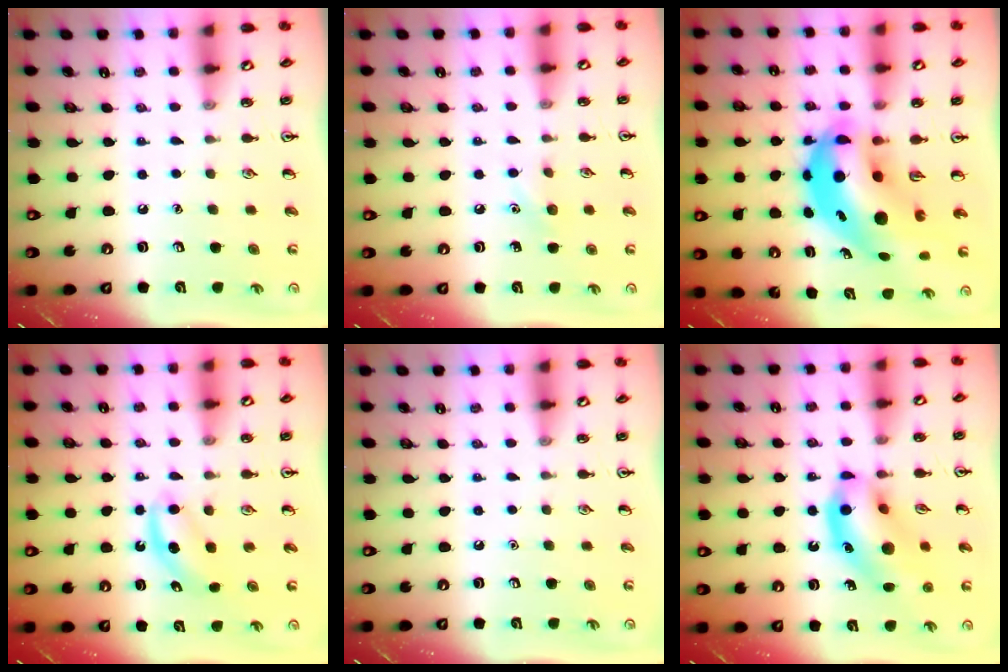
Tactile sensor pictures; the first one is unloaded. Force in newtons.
{"total": 5.8, "press": 5.5, "slide": 2.0}
{"total": 13.8, "press": 13.2, "slide": 3.9}
{"total": 4.2, "press": 4.2, "slide": 0.8}
{"total": 0.0}
{"total": 14.8, "press": 14.6, "slide": 2.6}